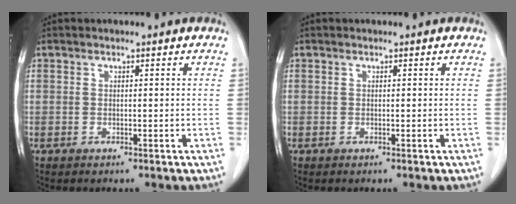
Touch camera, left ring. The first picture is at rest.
{"total": 0.0}